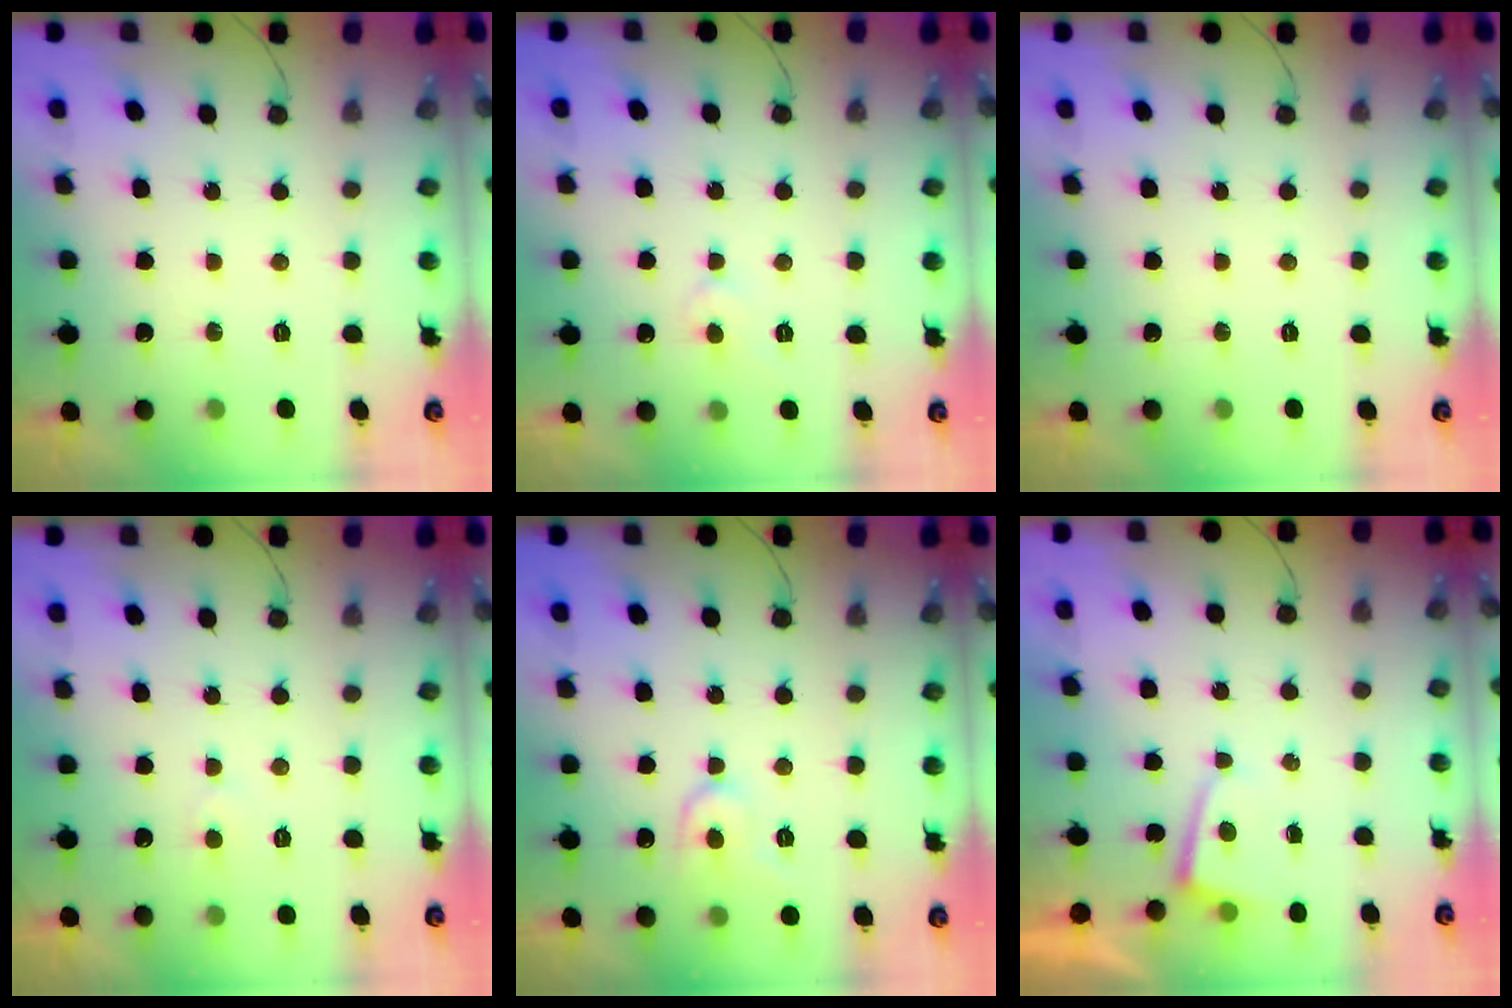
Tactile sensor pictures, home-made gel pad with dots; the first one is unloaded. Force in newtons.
{"total": 3.9, "press": 3.9, "slide": 0.4}
{"total": 0.0}
{"total": 2.8, "press": 2.8, "slide": 0.2}
{"total": 7.1, "press": 7.1, "slide": 0.7}
{"total": 2.0, "press": 2.0, "slide": 0.3}